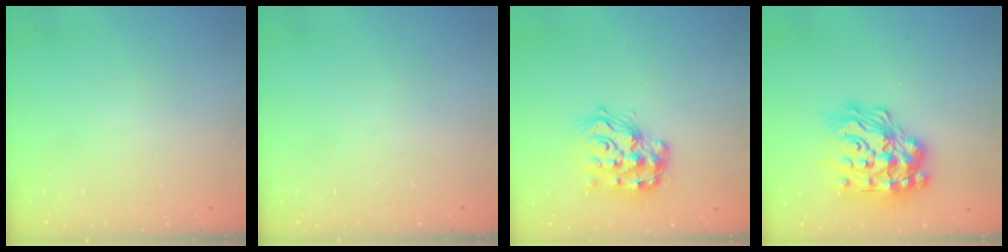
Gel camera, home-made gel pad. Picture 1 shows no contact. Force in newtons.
{"total": 0.0}
{"total": 17.0, "press": 17.0, "slide": 1.2}
{"total": 26.4, "press": 26.3, "slide": 2.0}